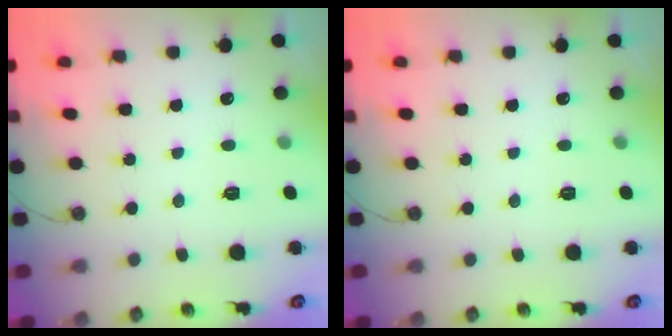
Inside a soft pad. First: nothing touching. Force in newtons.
{"total": 0.0}